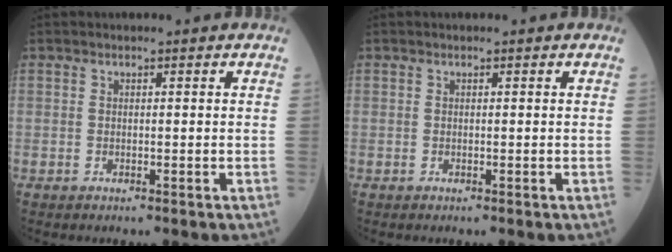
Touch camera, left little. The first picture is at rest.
{"total": 0.0}